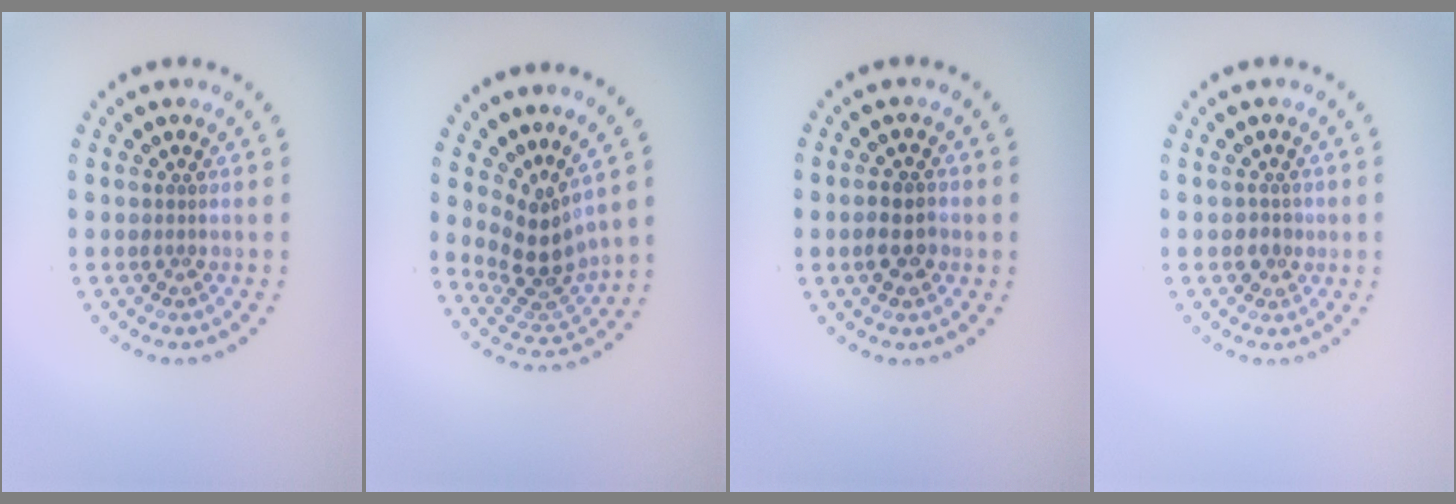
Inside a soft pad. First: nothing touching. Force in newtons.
{"total": 3.8, "press": 2.7, "slide": 2.7}
{"total": 2.5, "press": 2.5, "slide": 0.5}
{"total": 1.6, "press": 1.3, "slide": 0.9}